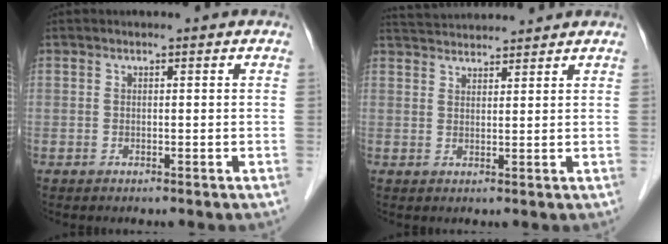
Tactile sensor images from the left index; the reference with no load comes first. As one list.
[{"total": 7.0, "force": [6.9, 0.4, 1.6], "torque": [-0.034, 0.038, 0.111]}]